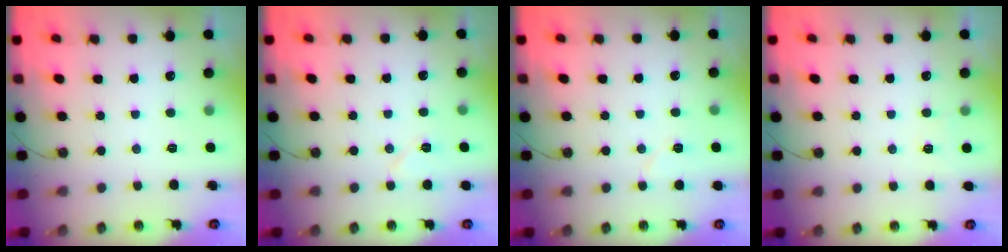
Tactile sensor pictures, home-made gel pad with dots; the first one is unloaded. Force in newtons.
{"total": 5.5, "press": 5.4, "slide": 0.9}
{"total": 5.0, "press": 5.0, "slide": 0.4}
{"total": 2.9, "press": 2.9, "slide": 0.7}